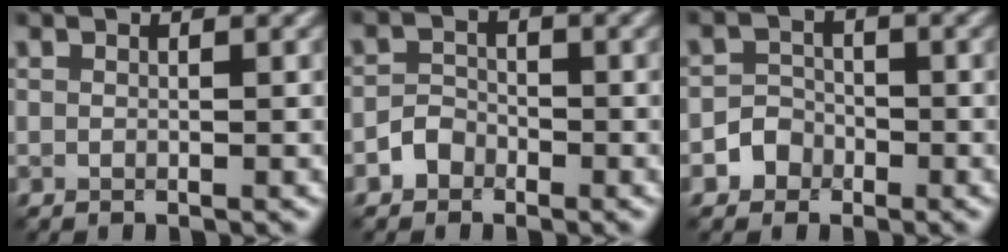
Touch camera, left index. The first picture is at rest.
{"total": 1.9, "force": [-1.2, 1.4, 0.4], "torque": [-0.002, 0.009, -0.025]}
{"total": 2.3, "force": [-1.2, 1.9, 0.3], "torque": [0.017, 0.009, -0.028]}